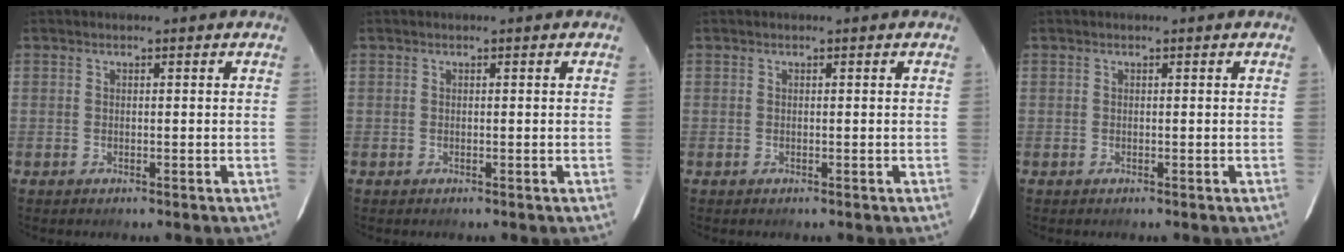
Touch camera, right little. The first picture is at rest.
{"total": 0.0}
{"total": 0.0}
{"total": 0.0}